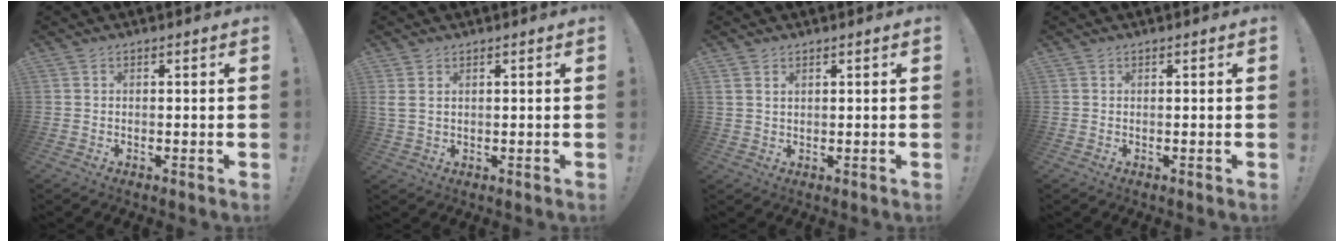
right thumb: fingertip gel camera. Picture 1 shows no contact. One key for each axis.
{"total": 2.9, "fx": 1.3, "fy": 1.6, "fz": 2.1, "tx": -0.041, "ty": 0.001, "tz": 0.025}
{"total": 1.8, "fx": 0.9, "fy": 1.3, "fz": 0.8, "tx": -0.017, "ty": 0.002, "tz": 0.017}
{"total": 0.0}